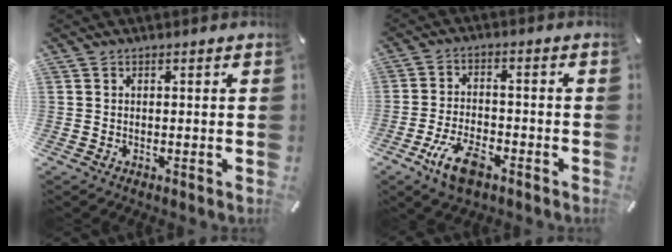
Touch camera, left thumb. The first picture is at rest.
{"total": 8.8, "force": [-4.7, 4.2, 6.2], "torque": [-0.138, 0.011, -0.087]}